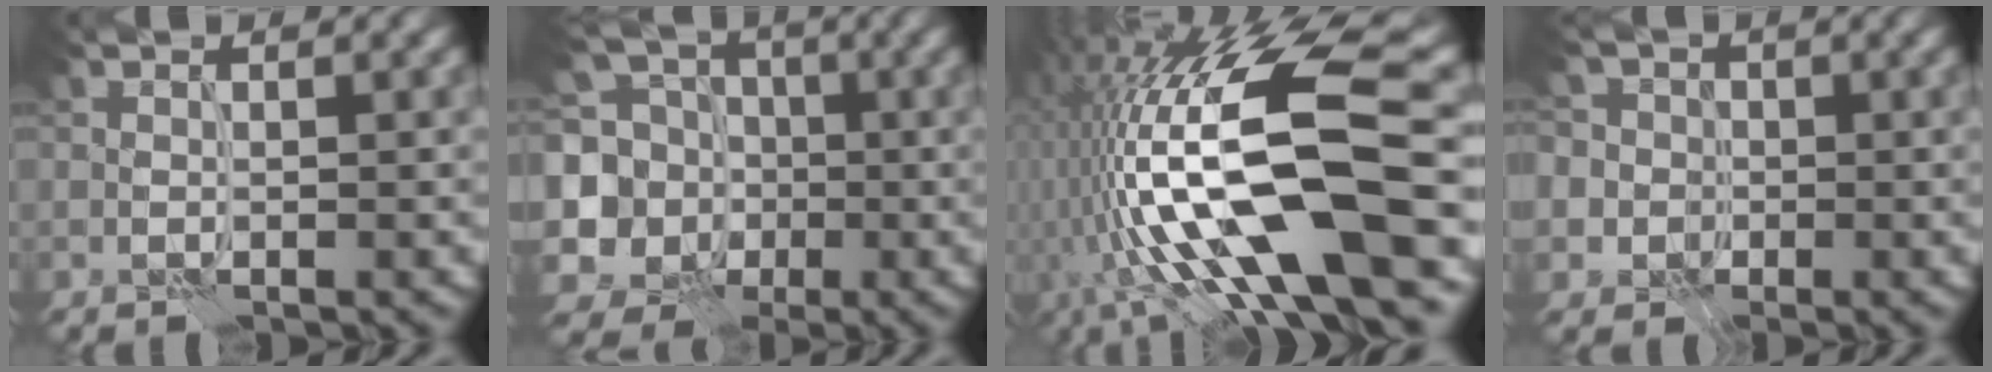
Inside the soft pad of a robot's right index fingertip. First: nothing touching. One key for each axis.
{"total": 7.7, "fx": -1.0, "fy": 7.2, "fz": 2.6, "tx": -0.057, "ty": -0.003, "tz": -0.033}
{"total": 15.6, "fx": -3.6, "fy": 4.2, "fz": 14.6, "tx": -0.262, "ty": 0.016, "tz": -0.055}
{"total": 7.6, "fx": 1.9, "fy": 6.9, "fz": 2.7, "tx": -0.048, "ty": 0.034, "tz": -0.009}